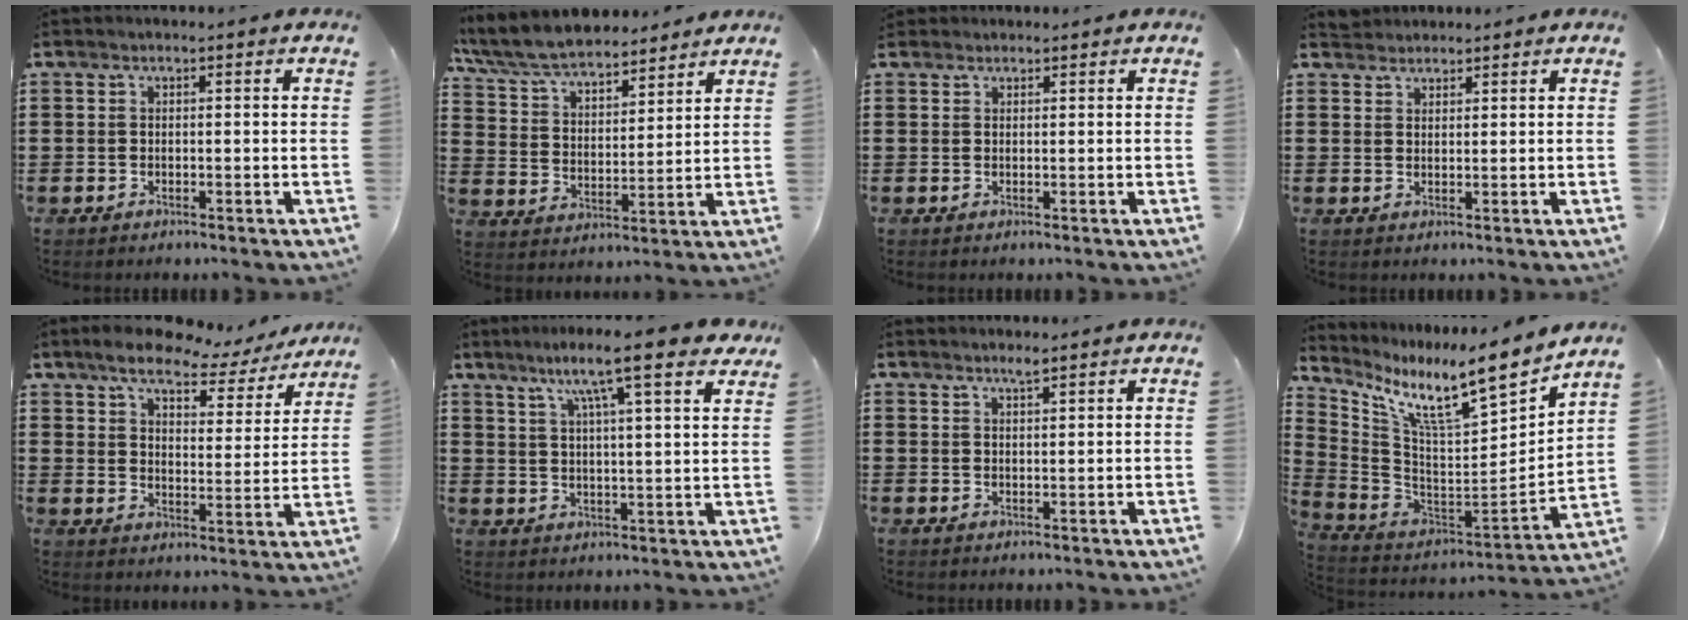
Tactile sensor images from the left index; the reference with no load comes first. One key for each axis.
{"total": 8.1, "fx": 7.5, "fy": 1.5, "fz": 2.7, "tx": -0.085, "ty": -0.035, "tz": 0.135}
{"total": 1.2, "fx": 1.0, "fy": 0.5, "fz": 0.0, "tx": -0.004, "ty": 0.003, "tz": 0.021}
{"total": 1.9, "fx": 1.8, "fy": 0.6, "fz": -0.3, "tx": 0.000, "ty": 0.003, "tz": 0.037}
{"total": 7.3, "fx": 6.3, "fy": 2.0, "fz": 3.0, "tx": -0.073, "ty": -0.032, "tz": 0.104}
{"total": 9.6, "fx": 6.9, "fy": 0.8, "fz": 6.6, "tx": -0.127, "ty": -0.023, "tz": 0.110}
{"total": 1.6, "fx": 1.4, "fy": 0.1, "fz": 0.7, "tx": -0.017, "ty": 0.000, "tz": 0.026}
{"total": 11.8, "fx": 8.1, "fy": 1.5, "fz": 8.4, "tx": -0.169, "ty": -0.067, "tz": 0.126}